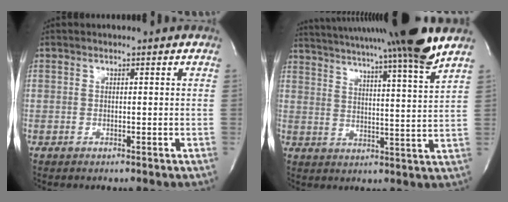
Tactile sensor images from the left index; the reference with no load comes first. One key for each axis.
{"total": 21.2, "fx": 18.3, "fy": -2.0, "fz": 10.6, "tx": -0.182, "ty": -0.036, "tz": 0.258}